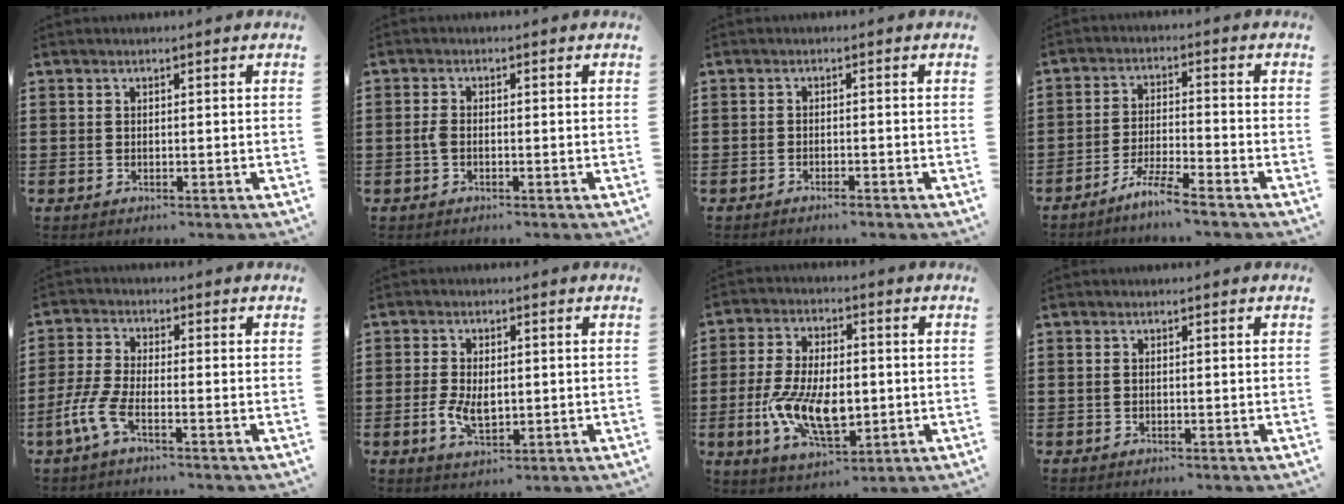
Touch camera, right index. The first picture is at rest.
{"total": 1.7, "force": [-0.4, 1.0, 1.4], "torque": [-0.035, 0.000, -0.011]}
{"total": 0.8, "force": [-0.8, 0.0, 0.1], "torque": [-0.005, 0.001, -0.015]}
{"total": 4.9, "force": [-4.4, -0.6, 2.1], "torque": [-0.050, -0.011, -0.088]}
{"total": 5.0, "force": [-2.7, 1.4, 4.0], "torque": [-0.110, -0.015, -0.060]}
{"total": 4.5, "force": [-0.5, 2.5, 3.7], "torque": [-0.078, 0.003, -0.009]}
{"total": 10.8, "force": [-2.2, 5.5, 9.0], "torque": [-0.201, -0.002, -0.040]}
{"total": 0.6, "force": [0.1, 0.5, 0.4], "torque": [-0.009, 0.003, 0.002]}